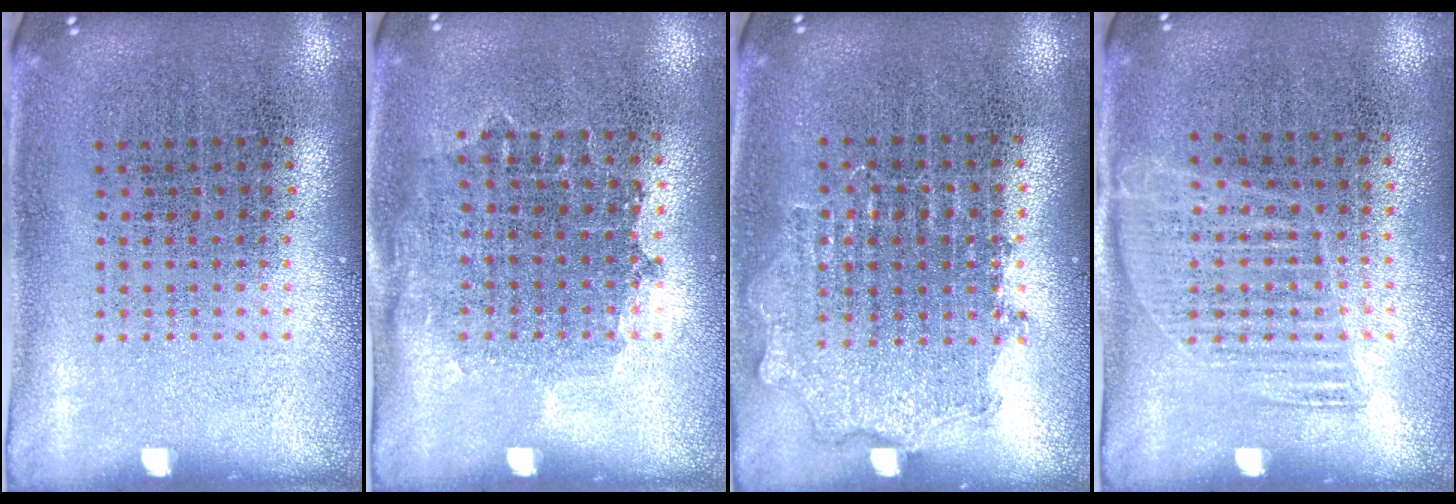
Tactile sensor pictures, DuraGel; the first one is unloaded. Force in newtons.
{"total": 0.8, "press": 0.7, "slide": 0.4}
{"total": 0.9, "press": 0.9, "slide": 0.2}
{"total": 1.2, "press": 1.0, "slide": 0.7}